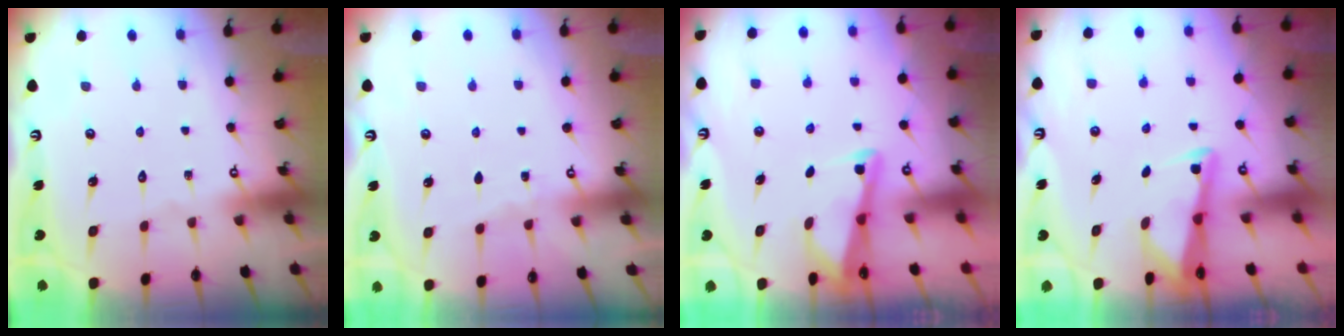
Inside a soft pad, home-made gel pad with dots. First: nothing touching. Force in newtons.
{"total": 3.4, "press": 3.3, "slide": 0.4}
{"total": 2.5, "press": 2.5, "slide": 0.0}
{"total": 2.7, "press": 2.7, "slide": 0.2}